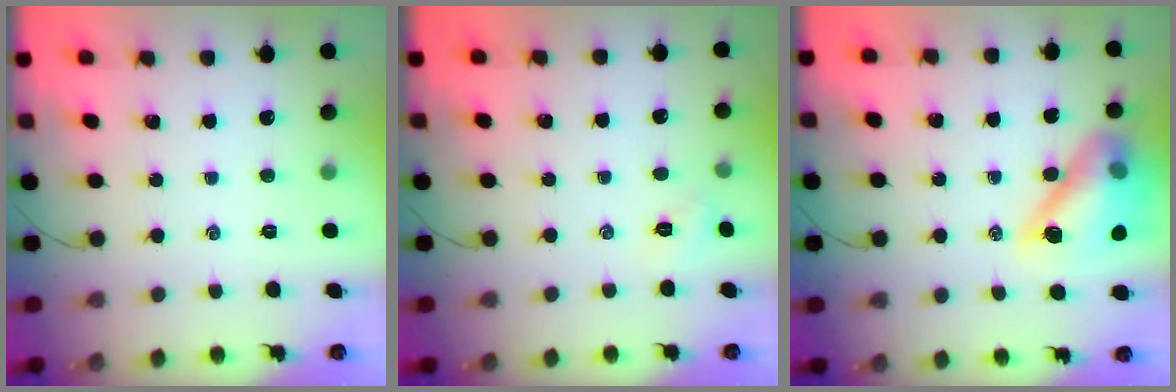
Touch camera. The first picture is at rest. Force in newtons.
{"total": 2.4, "press": 2.3, "slide": 0.7}
{"total": 15.5, "press": 15.0, "slide": 3.7}